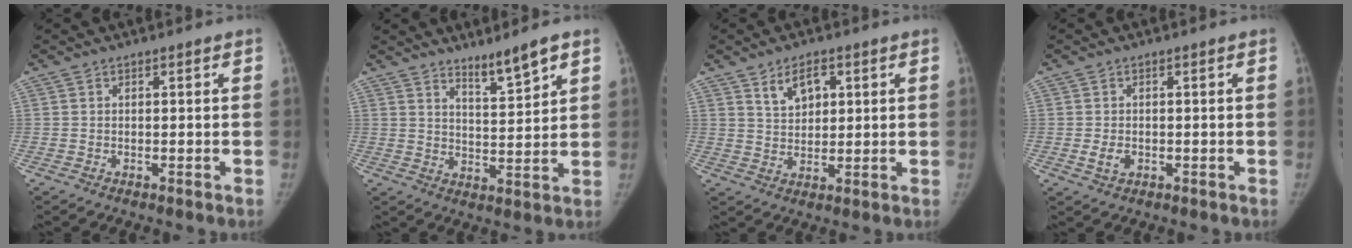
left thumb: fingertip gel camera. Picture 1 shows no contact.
{"total": 6.2, "force": [4.8, 0.5, 3.9], "torque": [-0.060, -0.042, 0.085]}
{"total": 5.5, "force": [2.8, 3.3, 3.5], "torque": [-0.042, -0.014, 0.053]}
{"total": 2.3, "force": [-0.5, 1.6, 1.5], "torque": [-0.026, 0.000, -0.006]}